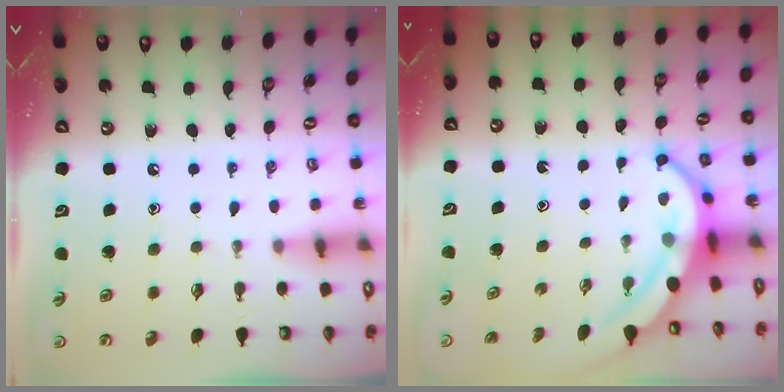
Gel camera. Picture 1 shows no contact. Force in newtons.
{"total": 7.4, "press": 7.3, "slide": 0.8}